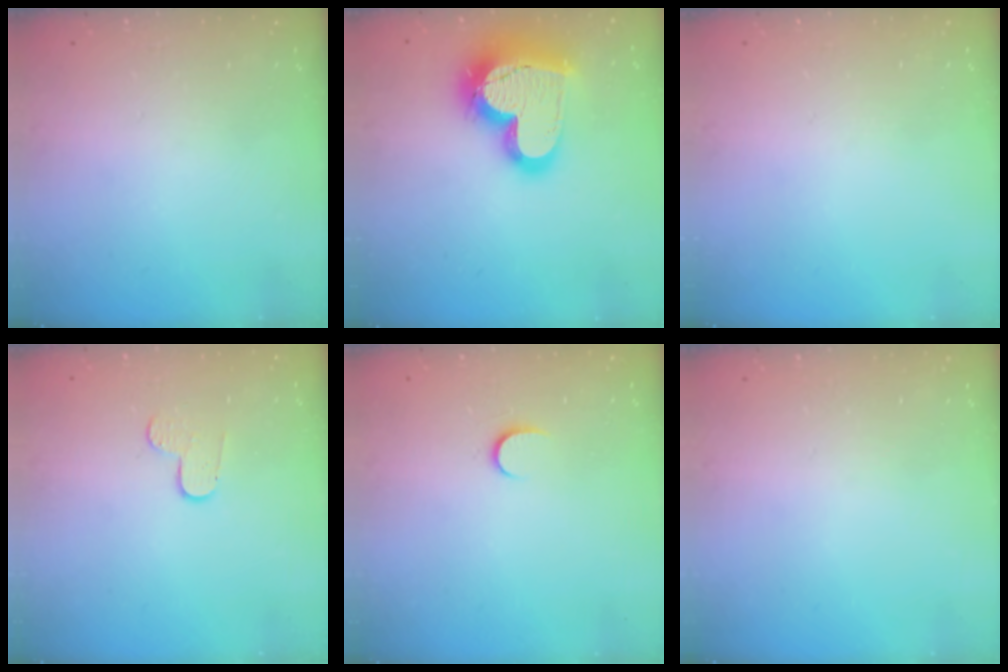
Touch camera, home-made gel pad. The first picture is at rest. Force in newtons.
{"total": 23.1, "press": 23.0, "slide": 1.8}
{"total": 0.0}
{"total": 6.2, "press": 6.2, "slide": 0.6}
{"total": 3.8, "press": 3.8, "slide": 0.4}
{"total": 0.0}